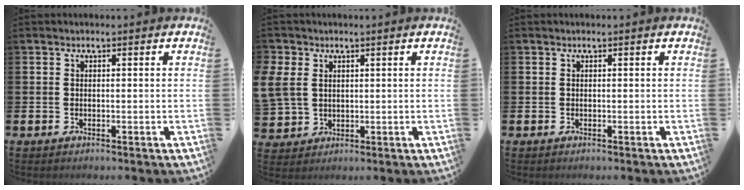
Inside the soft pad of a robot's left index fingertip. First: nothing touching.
{"total": 5.3, "force": [2.7, 4.1, 2.0], "torque": [-0.072, 0.012, 0.051]}
{"total": 0.0}